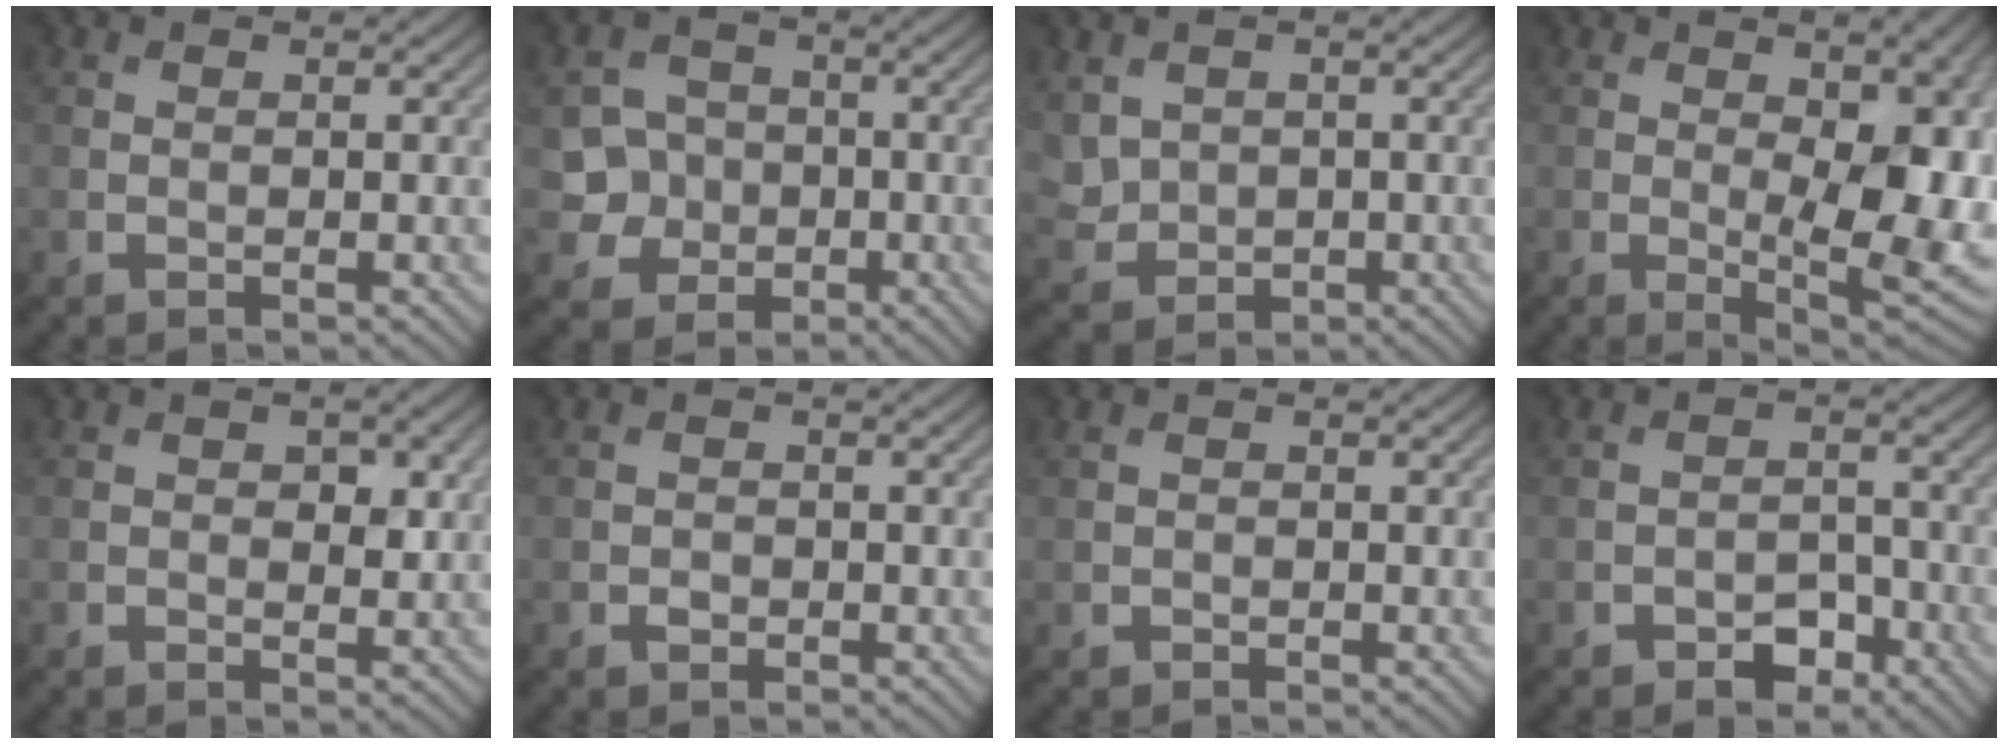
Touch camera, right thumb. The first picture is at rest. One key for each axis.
{"total": 5.6, "fx": -1.2, "fy": 5.2, "fz": 1.7, "tx": -0.030, "ty": -0.008, "tz": -0.047}
{"total": 3.7, "fx": 1.0, "fy": 3.0, "fz": 1.8, "tx": -0.055, "ty": -0.007, "tz": 0.024}
{"total": 12.5, "fx": 0.2, "fy": 5.3, "fz": 11.3, "tx": -0.149, "ty": -0.011, "tz": 0.019}
{"total": 2.8, "fx": 0.9, "fy": 1.6, "fz": 2.1, "tx": -0.029, "ty": -0.004, "tz": 0.016}
{"total": 0.9, "fx": -0.4, "fy": 0.6, "fz": 0.4, "tx": -0.005, "ty": -0.003, "tz": -0.009}
{"total": 0.5, "fx": 0.0, "fy": 0.5, "fz": 0.2, "tx": -0.002, "ty": -0.002, "tz": 0.000}
{"total": 3.0, "fx": -1.9, "fy": 1.8, "fz": 1.6, "tx": -0.020, "ty": 0.005, "tz": -0.032}